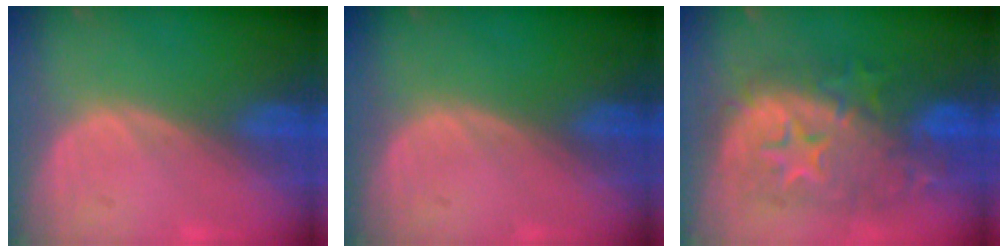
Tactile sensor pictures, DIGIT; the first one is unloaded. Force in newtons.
{"total": 0.0}
{"total": 12.3, "press": 12.2, "slide": 1.1}